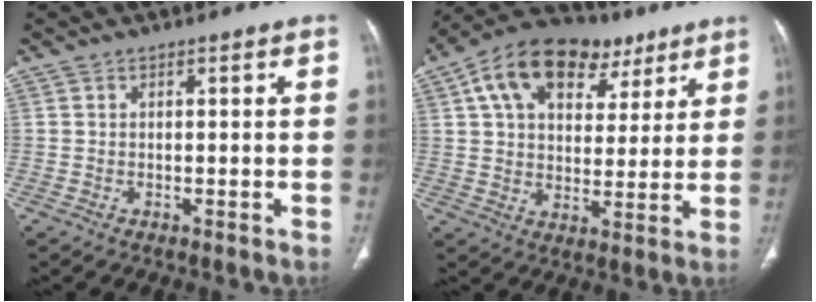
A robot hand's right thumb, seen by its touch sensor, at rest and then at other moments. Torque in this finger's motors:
{"motor_torque": [-1.54, 2.21, 0.43, -0.19, 0.24]}